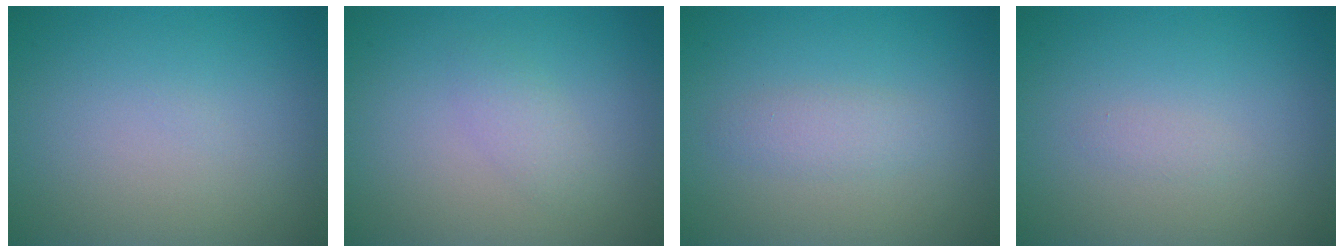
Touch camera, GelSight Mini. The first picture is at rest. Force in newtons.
{"total": 2.5, "press": 2.4, "slide": 0.3}
{"total": 1.6, "press": 1.6, "slide": 0.0}
{"total": 0.6, "press": 0.6, "slide": 0.0}